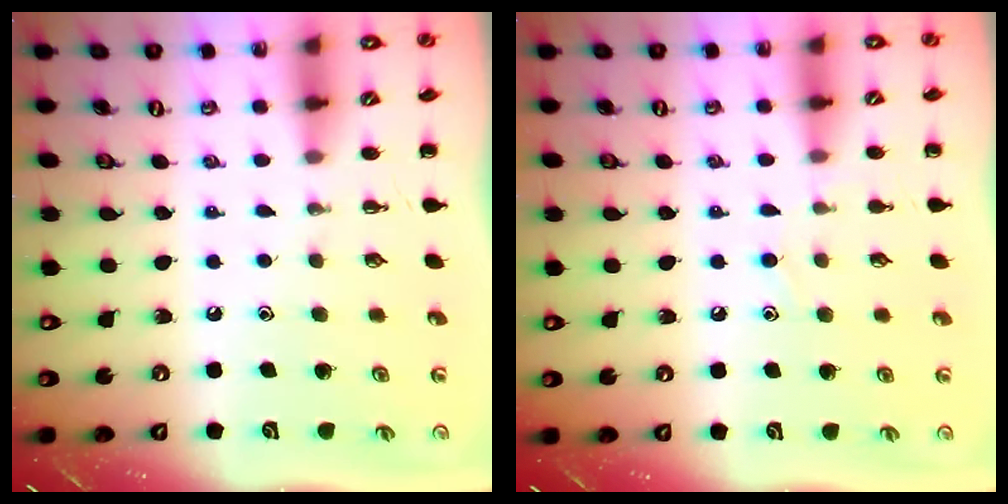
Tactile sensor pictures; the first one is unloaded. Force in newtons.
{"total": 7.2, "press": 6.8, "slide": 2.4}